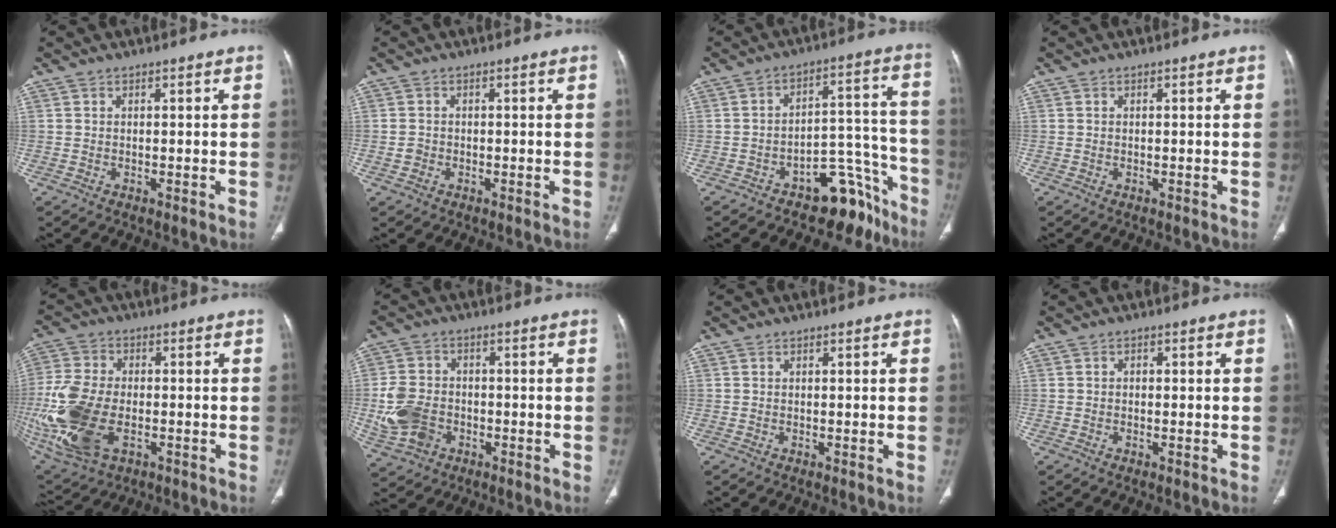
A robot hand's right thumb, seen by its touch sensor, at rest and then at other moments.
{"total": 1.6, "force": [-0.5, 1.4, 0.8], "torque": [-0.013, 0.005, -0.007]}
{"total": 11.9, "force": [-8.6, 6.2, 5.3], "torque": [-0.017, 0.119, -0.125]}
{"total": 0.0}
{"total": 18.4, "force": [-4.1, 10.7, 14.4], "torque": [-0.335, -0.006, -0.067]}
{"total": 9.4, "force": [-2.5, 7.3, 5.3], "torque": [-0.104, 0.011, -0.043]}
{"total": 0.0}
{"total": 0.8, "force": [0.0, 0.6, 0.5], "torque": [-0.006, 0.005, -0.003]}